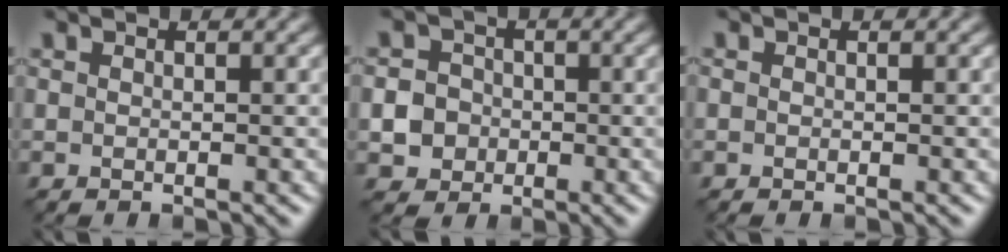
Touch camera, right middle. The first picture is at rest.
{"total": 4.2, "force": [-0.9, 4.0, 1.3], "torque": [0.001, 0.006, -0.031]}
{"total": 0.0}